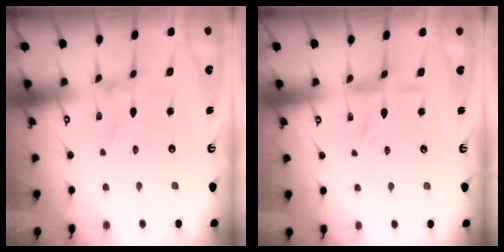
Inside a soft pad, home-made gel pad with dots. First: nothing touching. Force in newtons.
{"total": 5.1, "press": 5.1, "slide": 0.5}